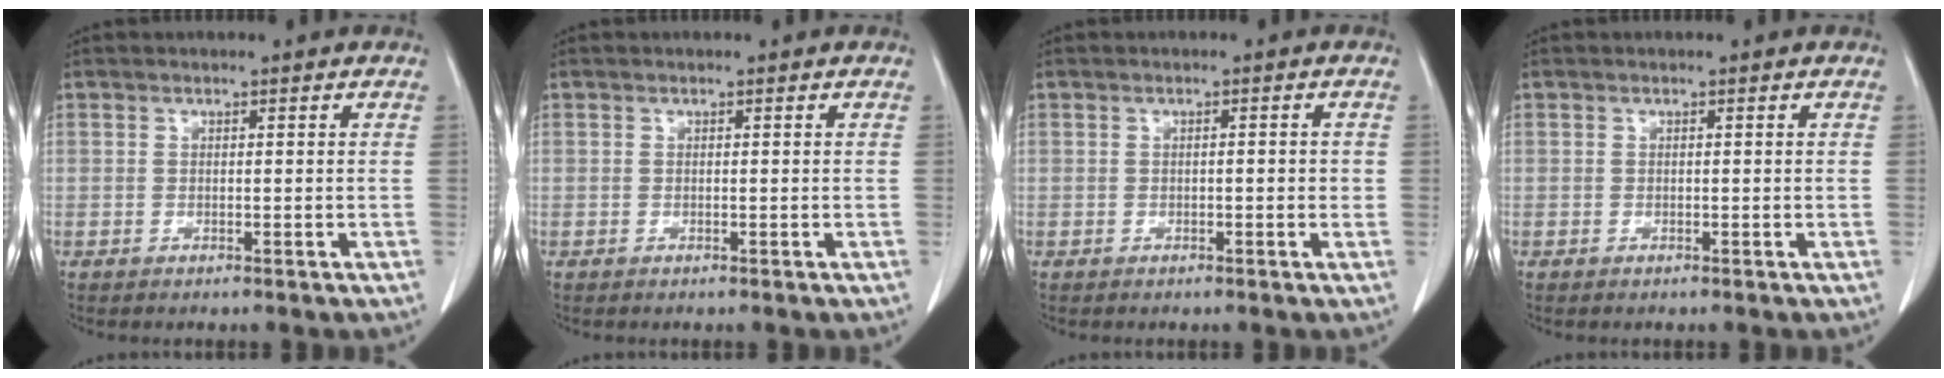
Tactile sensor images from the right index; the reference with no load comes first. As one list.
[{"total": 0.0}, {"total": 1.5, "force": [-0.1, 0.4, 1.5], "torque": [-0.021, 0.001, 0.000]}, {"total": 0.0}]